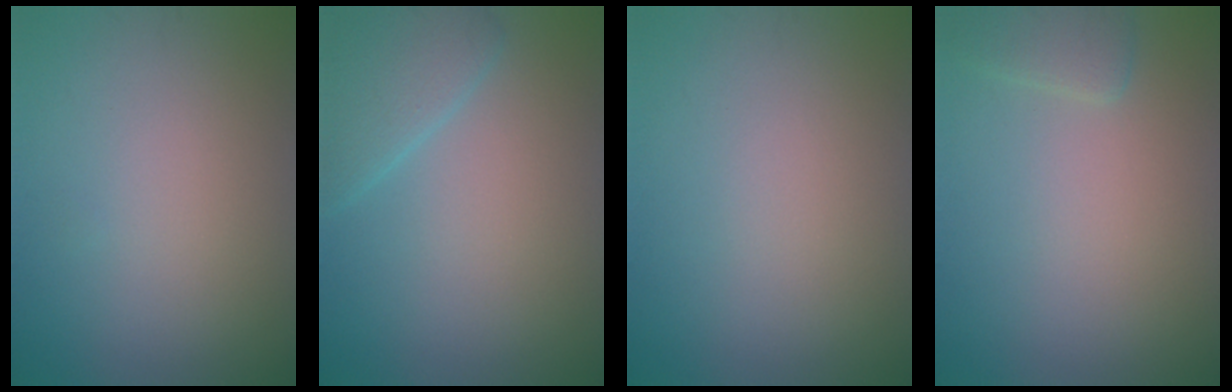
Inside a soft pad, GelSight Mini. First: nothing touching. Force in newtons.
{"total": 3.0, "press": 3.0, "slide": 0.2}
{"total": 0.0}
{"total": 1.6, "press": 1.5, "slide": 0.2}